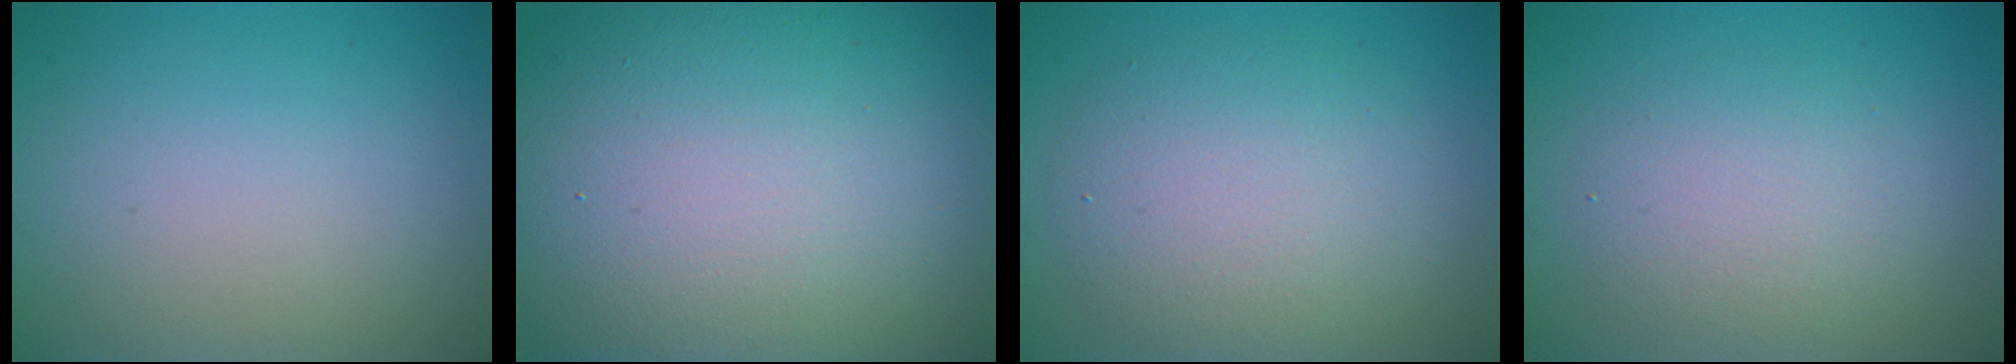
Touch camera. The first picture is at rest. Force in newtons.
{"total": 18.6, "press": 18.6, "slide": 0.9}
{"total": 5.7, "press": 5.7, "slide": 0.2}
{"total": 3.4, "press": 3.4, "slide": 0.4}